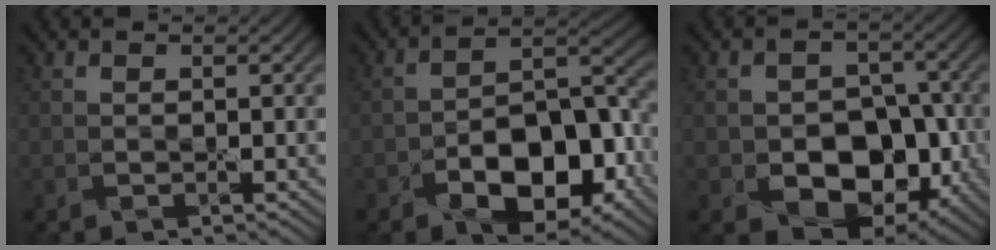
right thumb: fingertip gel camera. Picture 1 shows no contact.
{"total": 11.9, "force": [-5.4, 6.5, 8.4], "torque": [-0.128, -0.008, -0.088]}
{"total": 10.6, "force": [-3.4, 7.4, 6.8], "torque": [-0.102, -0.018, -0.053]}